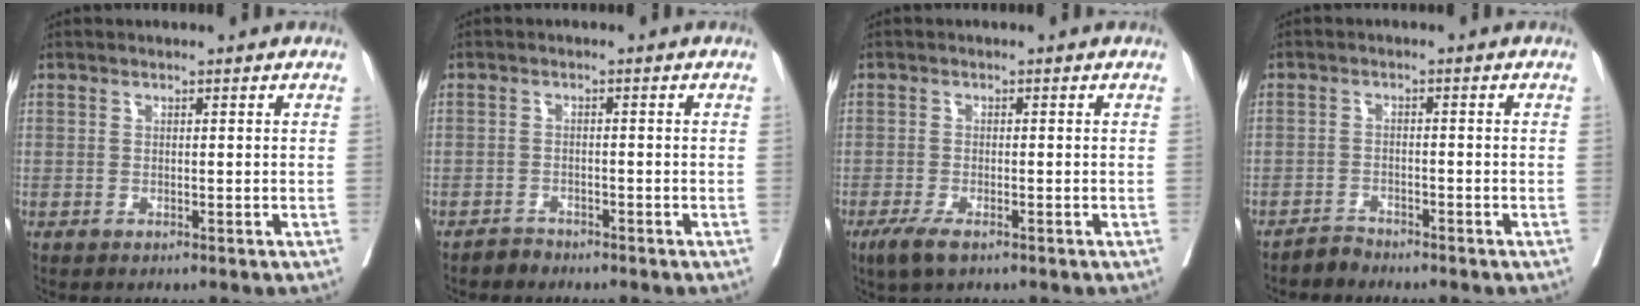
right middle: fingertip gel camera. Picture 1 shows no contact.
{"total": 1.2, "force": [-1.1, 0.4, -0.5], "torque": [0.008, 0.001, -0.020]}
{"total": 3.0, "force": [-1.9, 0.8, 2.1], "torque": [-0.044, -0.005, -0.034]}
{"total": 1.7, "force": [-1.5, 0.1, -0.7], "torque": [0.016, -0.004, -0.028]}